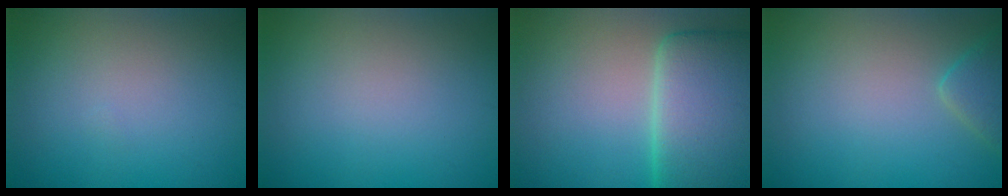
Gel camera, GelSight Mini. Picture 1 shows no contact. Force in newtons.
{"total": 0.0}
{"total": 11.4, "press": 11.4, "slide": 0.5}
{"total": 2.6, "press": 2.6, "slide": 0.2}